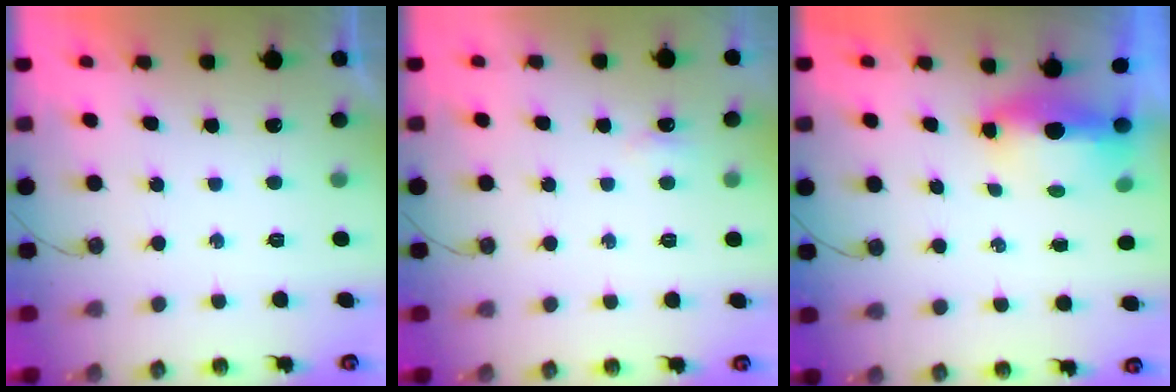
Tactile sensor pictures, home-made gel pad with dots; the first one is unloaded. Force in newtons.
{"total": 3.2, "press": 3.2, "slide": 0.5}
{"total": 5.7, "press": 5.5, "slide": 1.5}